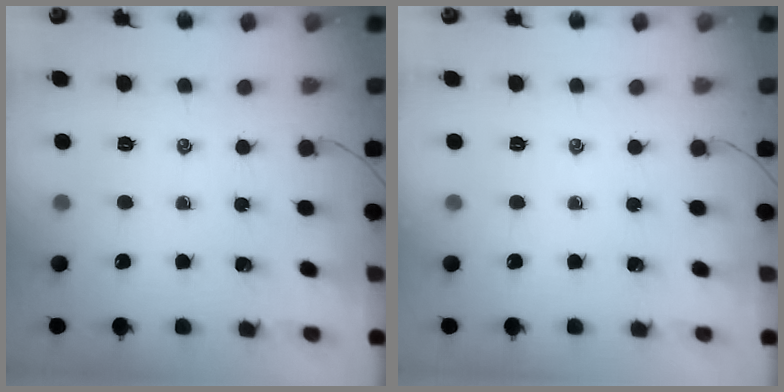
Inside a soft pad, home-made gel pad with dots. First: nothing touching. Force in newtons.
{"total": 0.0}